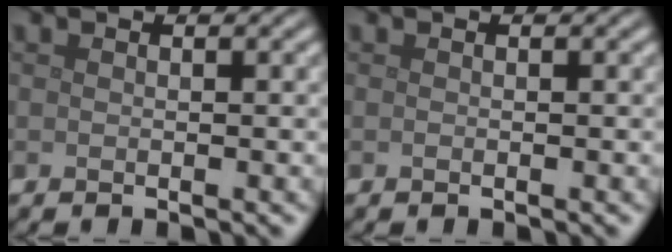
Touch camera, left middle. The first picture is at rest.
{"total": 0.0}